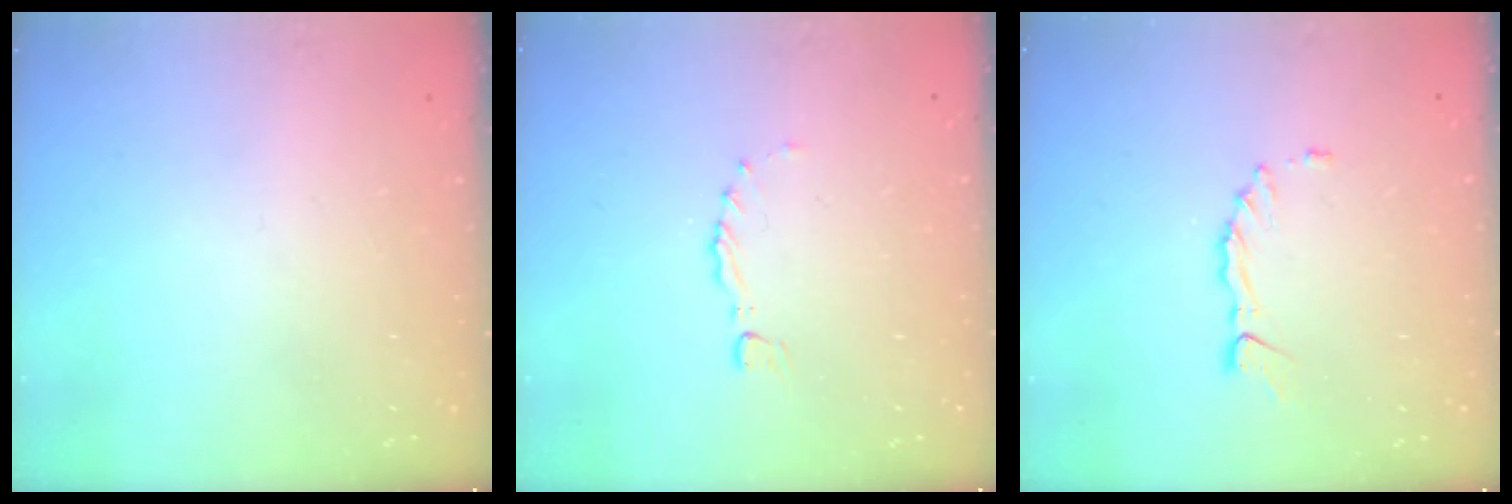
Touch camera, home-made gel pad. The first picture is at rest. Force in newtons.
{"total": 0.0}
{"total": 2.8, "press": 2.8, "slide": 0.4}